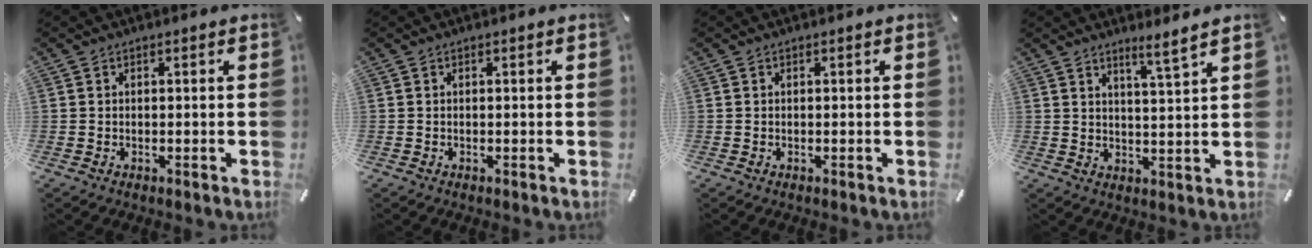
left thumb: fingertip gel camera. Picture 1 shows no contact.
{"total": 0.0}
{"total": 0.0}
{"total": 5.1, "force": [4.3, -0.7, 2.5], "torque": [-0.051, -0.029, 0.073]}